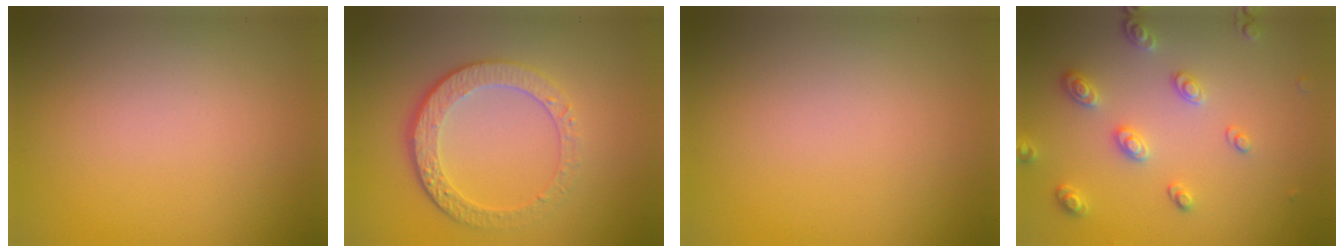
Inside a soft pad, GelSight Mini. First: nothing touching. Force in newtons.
{"total": 4.5, "press": 3.3, "slide": 3.1}
{"total": 0.0}
{"total": 2.9, "press": 2.7, "slide": 1.0}